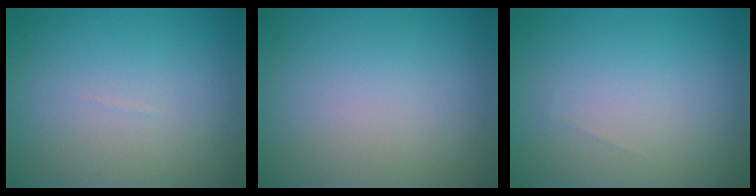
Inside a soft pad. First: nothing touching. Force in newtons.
{"total": 0.0}
{"total": 0.0}